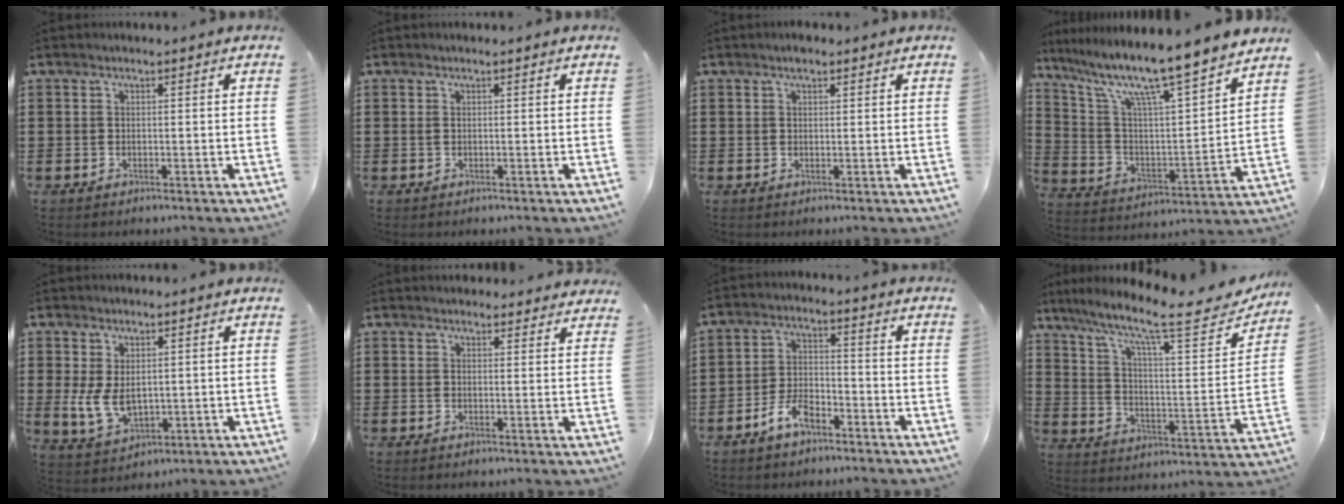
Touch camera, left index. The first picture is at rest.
{"total": 0.0}
{"total": 1.3, "force": [1.0, 0.5, 0.6], "torque": [-0.006, 0.000, 0.017]}
{"total": 11.3, "force": [9.4, 0.2, 6.1], "torque": [-0.148, -0.072, 0.151]}
{"total": 5.6, "force": [0.5, 3.7, 4.2], "torque": [-0.097, -0.004, 0.006]}
{"total": 2.3, "force": [2.2, 0.5, 0.0], "torque": [0.002, -0.006, 0.042]}
{"total": 5.4, "force": [-3.8, 2.3, 3.0], "torque": [-0.070, 0.008, -0.078]}
{"total": 11.8, "force": [9.1, 1.7, 7.3], "torque": [-0.143, -0.062, 0.140]}